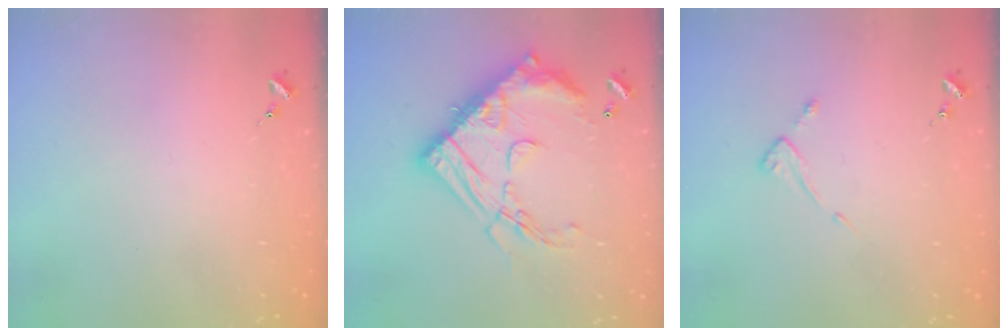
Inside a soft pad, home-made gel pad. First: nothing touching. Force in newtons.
{"total": 23.7, "press": 23.6, "slide": 2.2}
{"total": 3.9, "press": 3.8, "slide": 0.4}